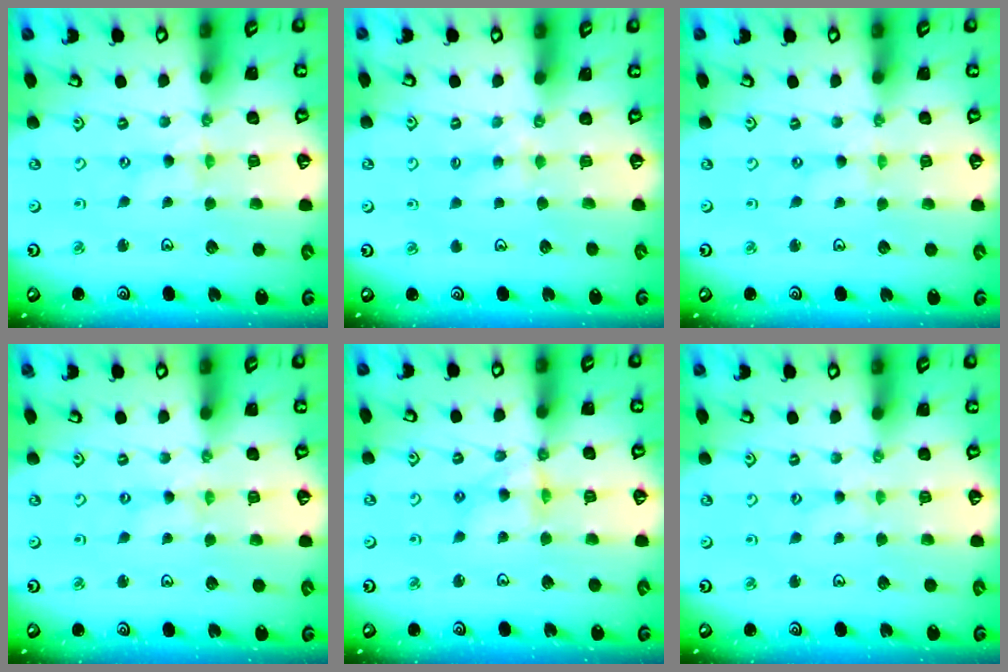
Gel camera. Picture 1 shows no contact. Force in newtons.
{"total": 3.6, "press": 3.6, "slide": 0.4}
{"total": 0.0}
{"total": 0.0}
{"total": 8.0, "press": 8.0, "slide": 0.8}
{"total": 0.0}